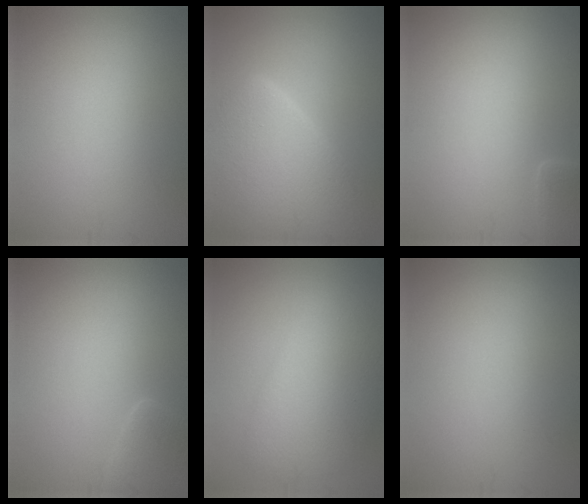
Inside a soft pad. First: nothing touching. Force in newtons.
{"total": 8.3, "press": 8.3, "slide": 0.6}
{"total": 1.4, "press": 1.4, "slide": 0.1}
{"total": 2.5, "press": 2.5, "slide": 0.3}
{"total": 5.1, "press": 5.1, "slide": 0.3}
{"total": 0.0}